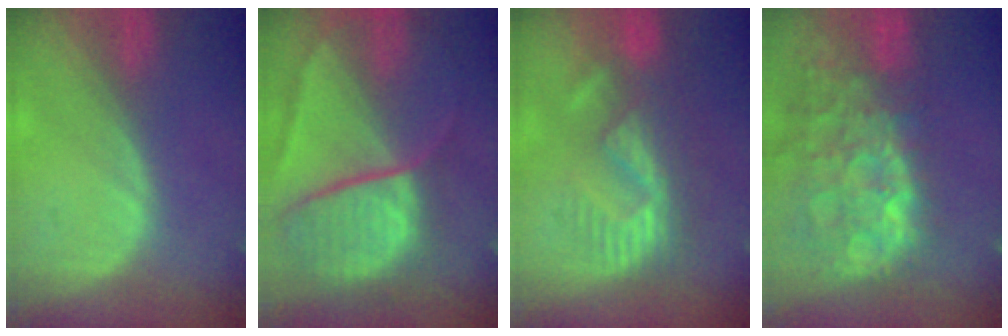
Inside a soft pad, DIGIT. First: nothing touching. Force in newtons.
{"total": 10.7, "press": 8.9, "slide": 5.9}
{"total": 8.6, "press": 8.1, "slide": 2.9}
{"total": 15.0, "press": 12.1, "slide": 8.8}